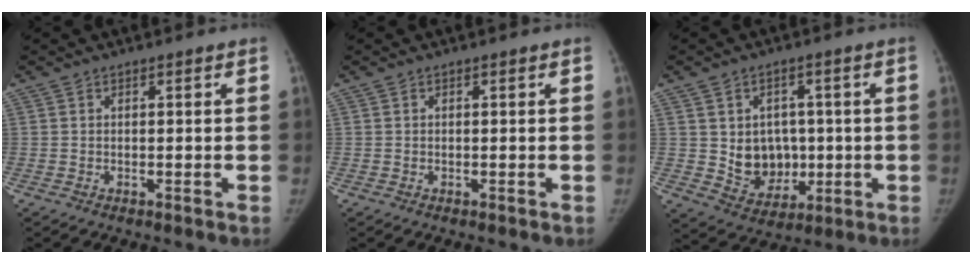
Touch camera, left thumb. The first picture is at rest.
{"total": 0.0}
{"total": 9.6, "force": [0.2, 8.0, 5.3], "torque": [-0.035, -0.006, 0.023]}